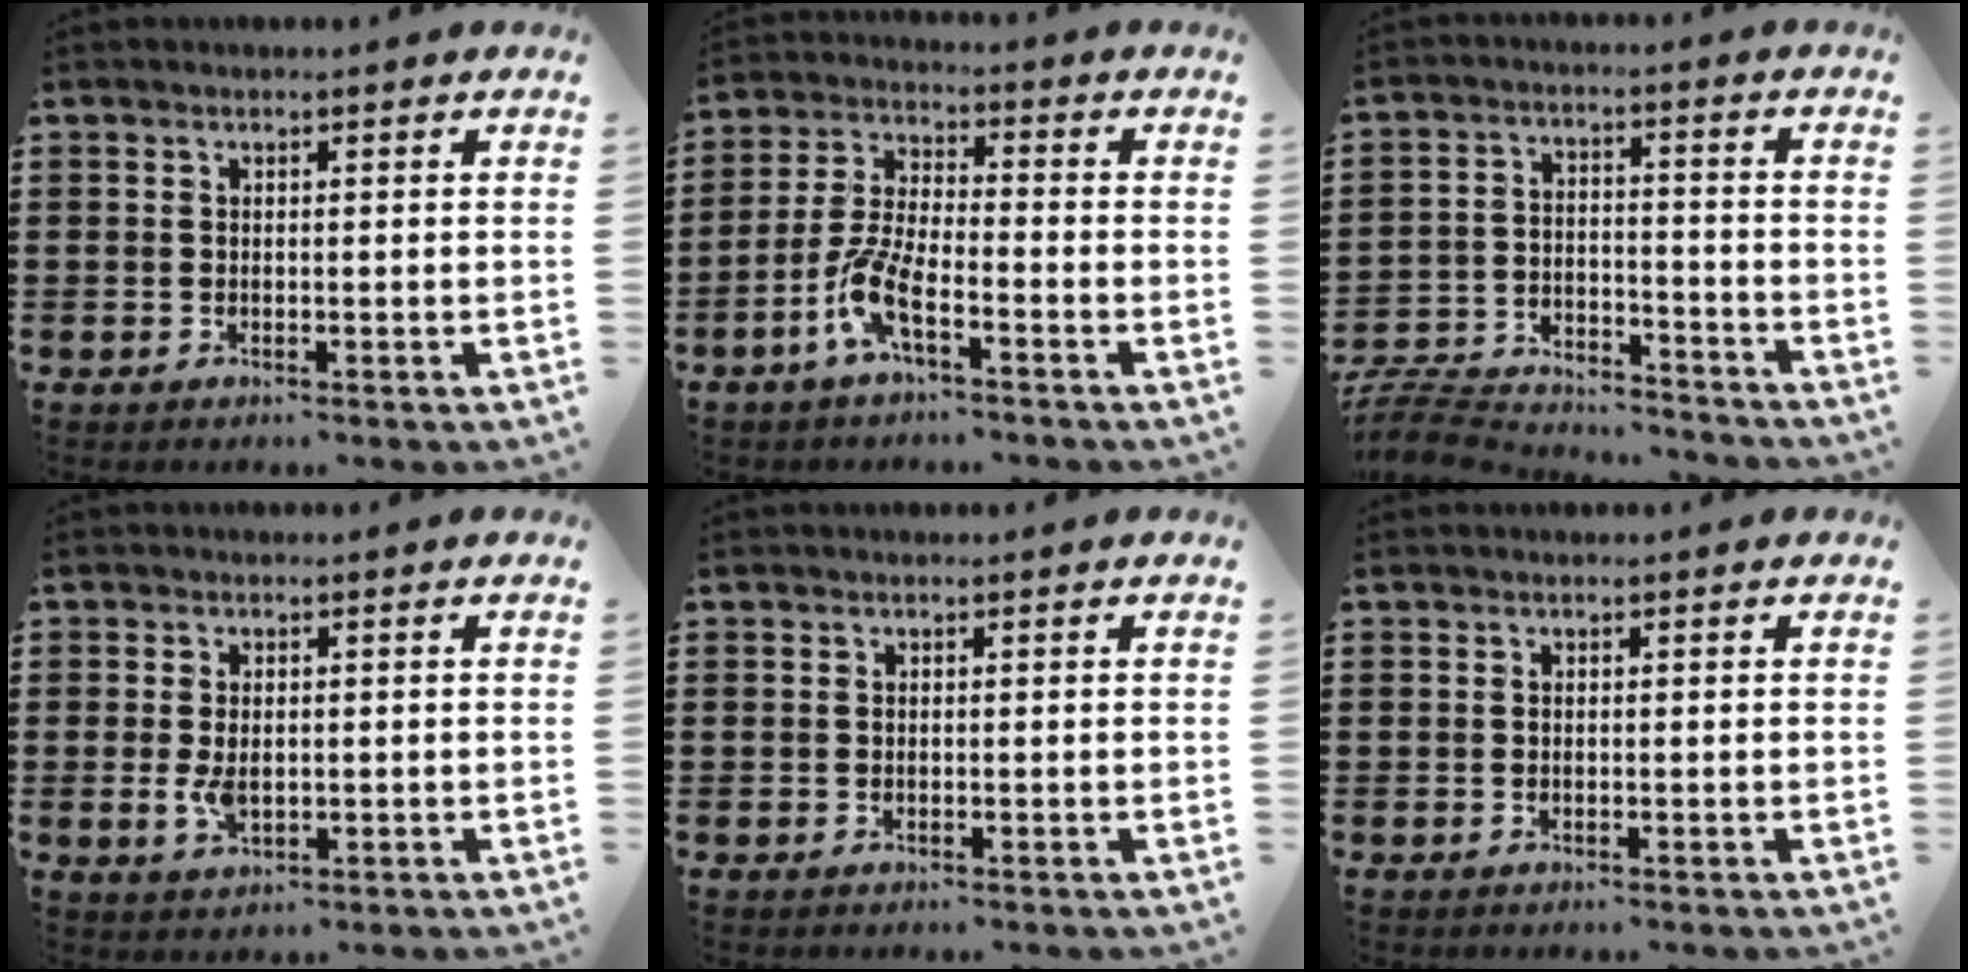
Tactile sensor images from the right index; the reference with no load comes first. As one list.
[{"total": 7.1, "force": [-4.0, 1.7, 5.7], "torque": [-0.148, -0.013, -0.083]}, {"total": 7.6, "force": [-7.4, 1.2, 1.3], "torque": [-0.036, 0.012, -0.150]}, {"total": 3.1, "force": [-0.1, 1.5, 2.7], "torque": [-0.060, -0.002, -0.002]}, {"total": 0.0}, {"total": 0.0}]